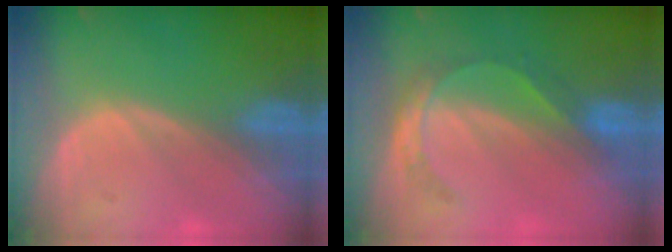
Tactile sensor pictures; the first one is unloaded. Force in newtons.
{"total": 5.2, "press": 4.6, "slide": 2.5}